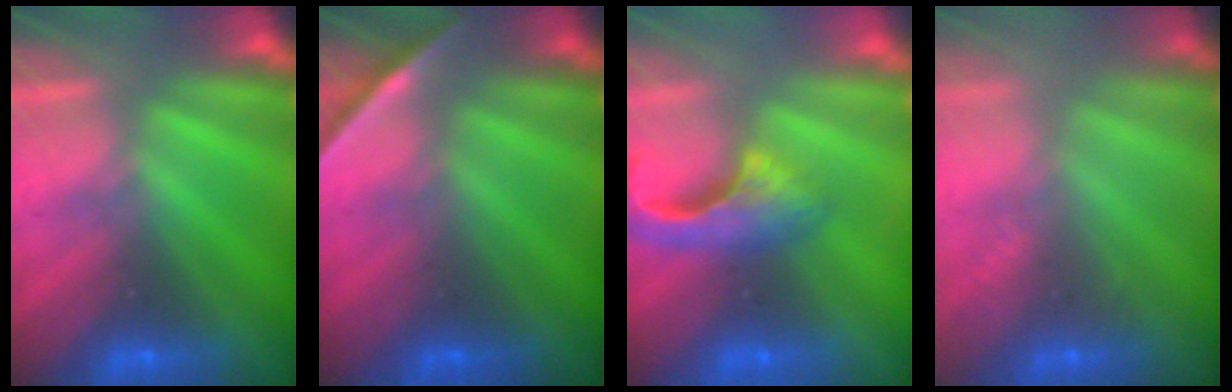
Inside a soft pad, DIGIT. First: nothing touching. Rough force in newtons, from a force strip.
{"total": 1.7}
{"total": 5.3}
{"total": 2.5}